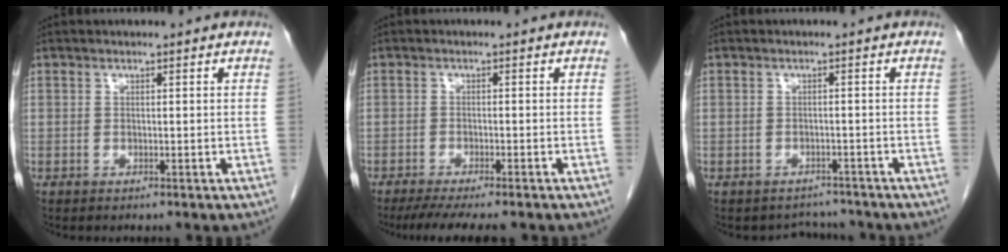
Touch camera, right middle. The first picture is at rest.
{"total": 8.0, "force": [-6.7, 0.7, 4.3], "torque": [-0.055, -0.012, -0.102]}
{"total": 3.2, "force": [-2.9, 1.3, -0.6], "torque": [0.007, 0.014, -0.039]}